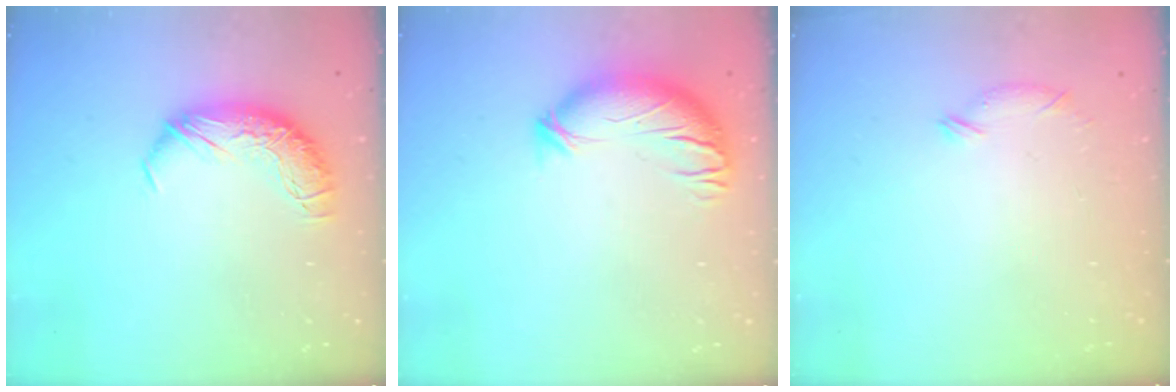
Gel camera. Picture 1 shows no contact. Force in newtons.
{"total": 3.6, "press": 2.6, "slide": 2.5}
{"total": 6.7, "press": 6.7, "slide": 0.7}